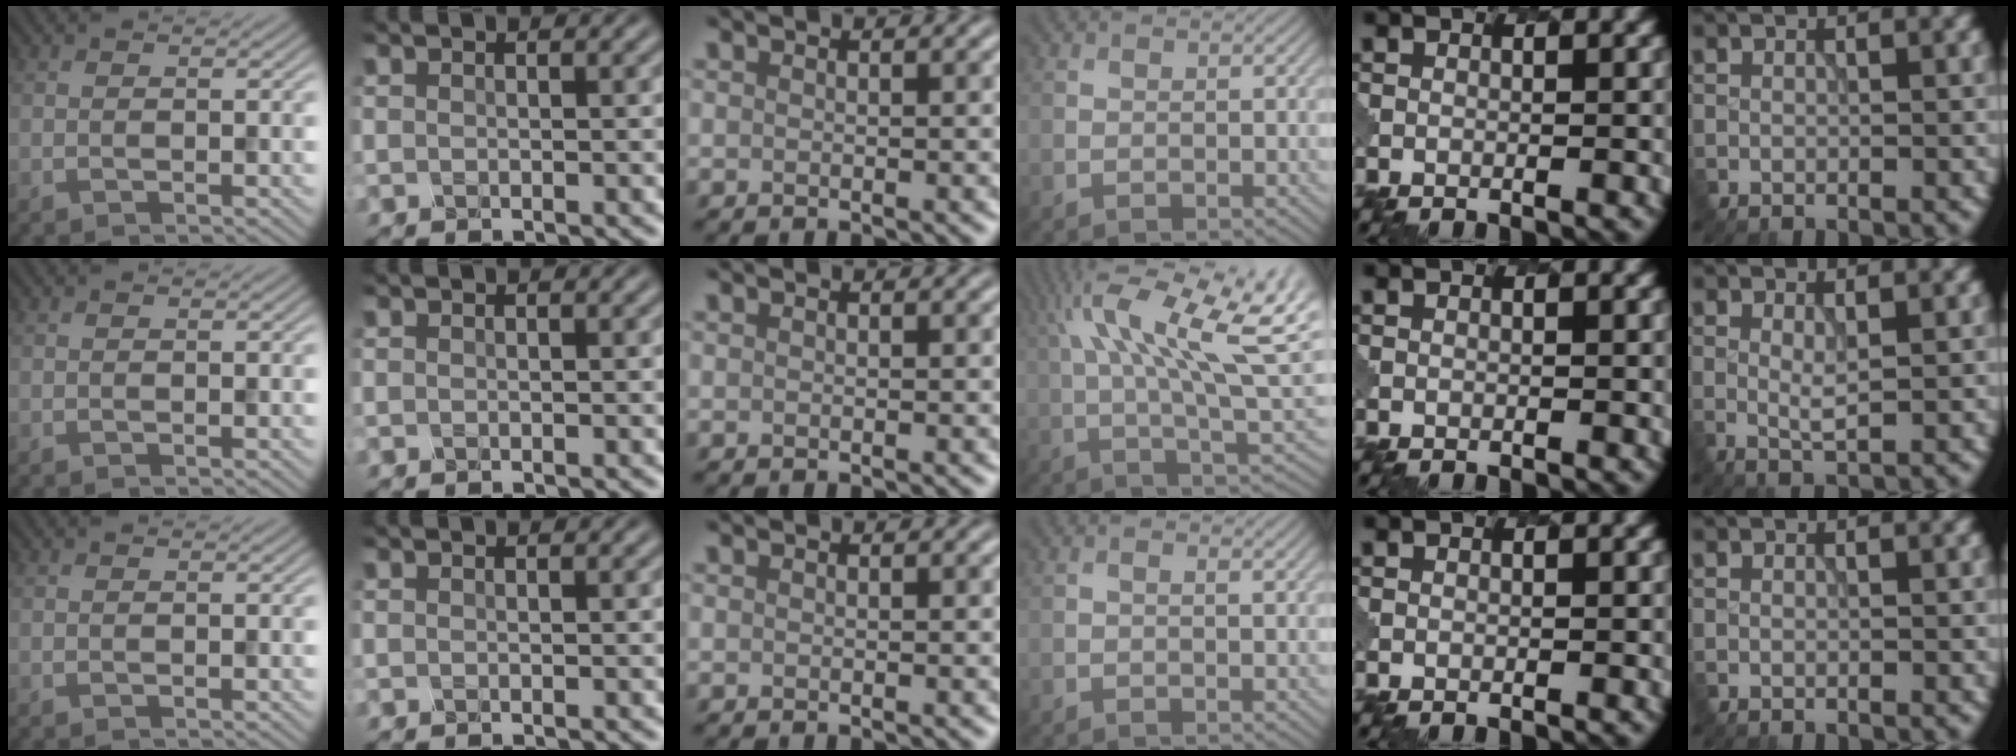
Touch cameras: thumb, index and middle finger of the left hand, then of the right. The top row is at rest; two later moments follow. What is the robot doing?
{"motion": "dispense", "object": "oil cruet"}